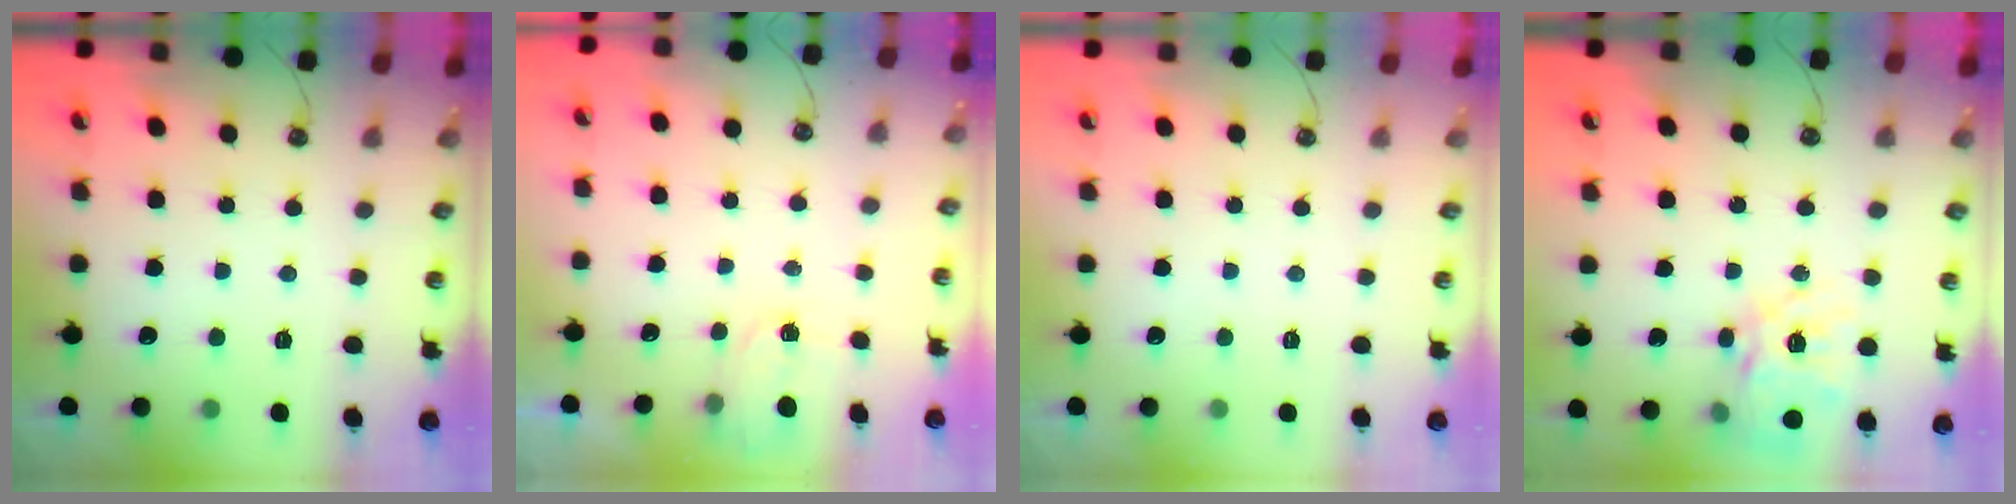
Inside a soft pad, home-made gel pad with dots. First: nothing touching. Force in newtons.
{"total": 2.4, "press": 2.4, "slide": 0.3}
{"total": 0.0}
{"total": 16.7, "press": 16.6, "slide": 1.8}